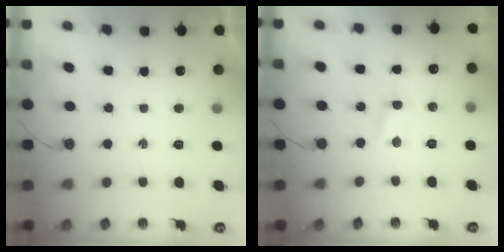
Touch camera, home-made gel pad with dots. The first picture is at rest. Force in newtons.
{"total": 2.8, "press": 2.8, "slide": 0.3}